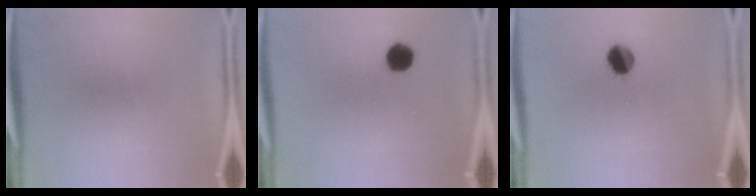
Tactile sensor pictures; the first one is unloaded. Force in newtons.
{"total": 5.3}
{"total": 6.0}